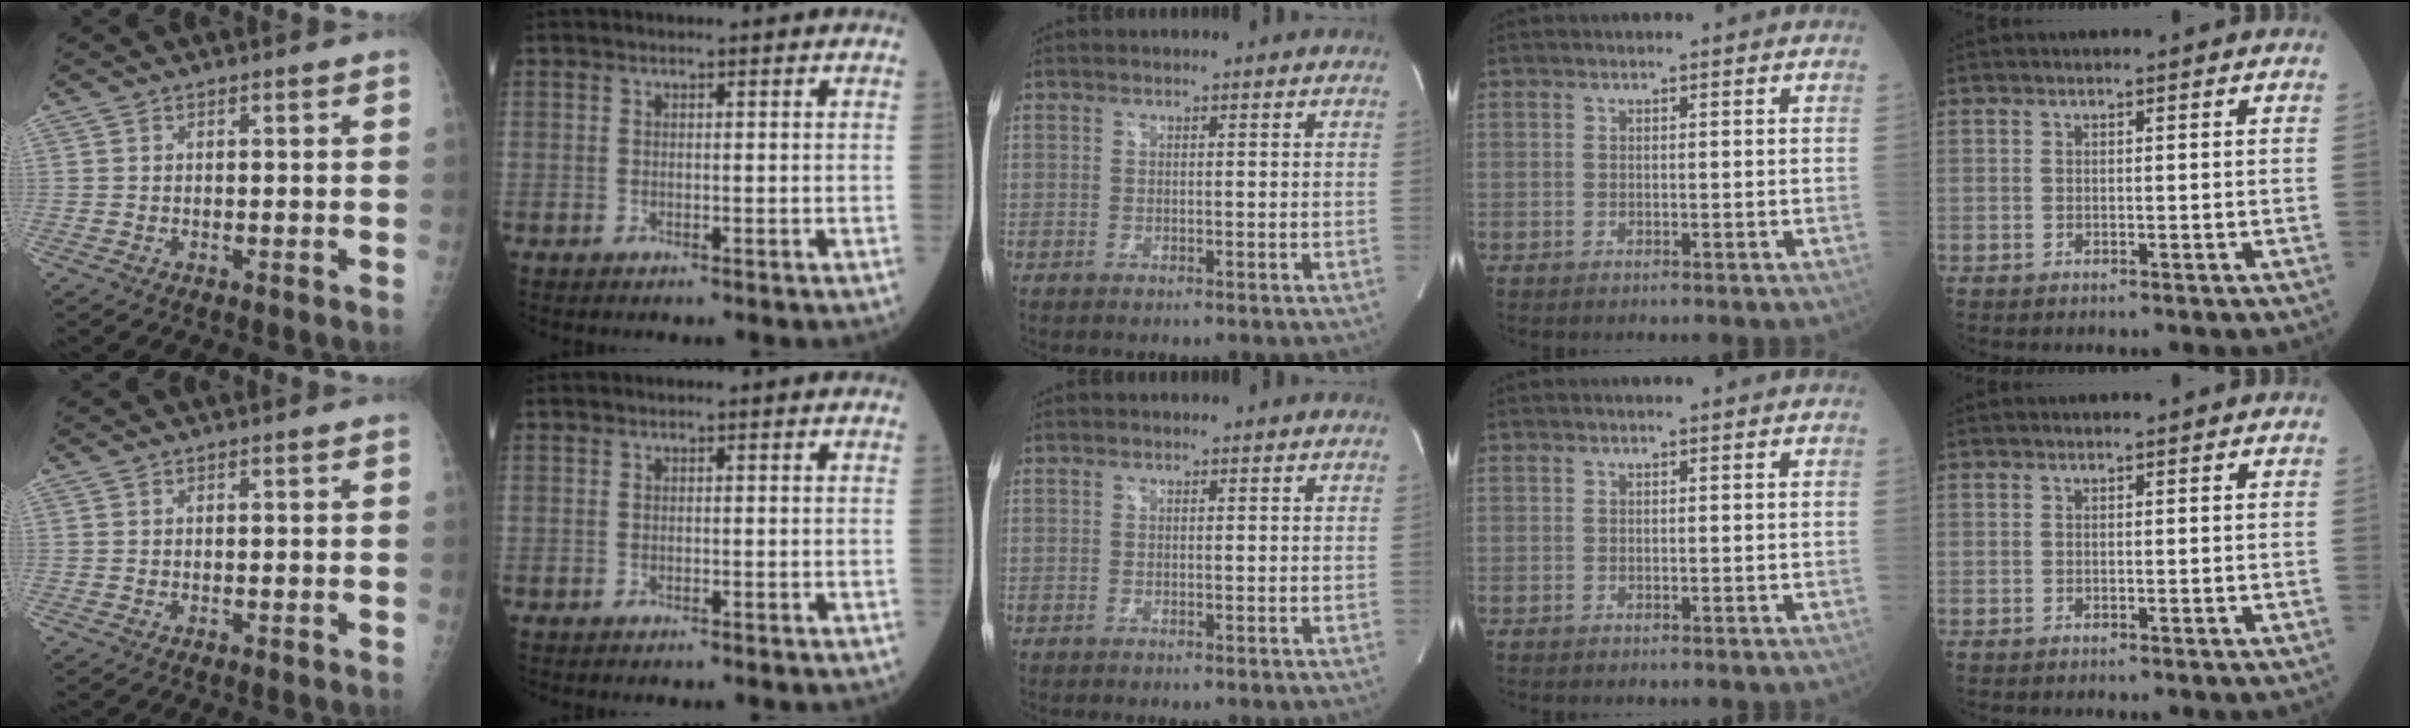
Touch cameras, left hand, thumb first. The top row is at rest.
{}